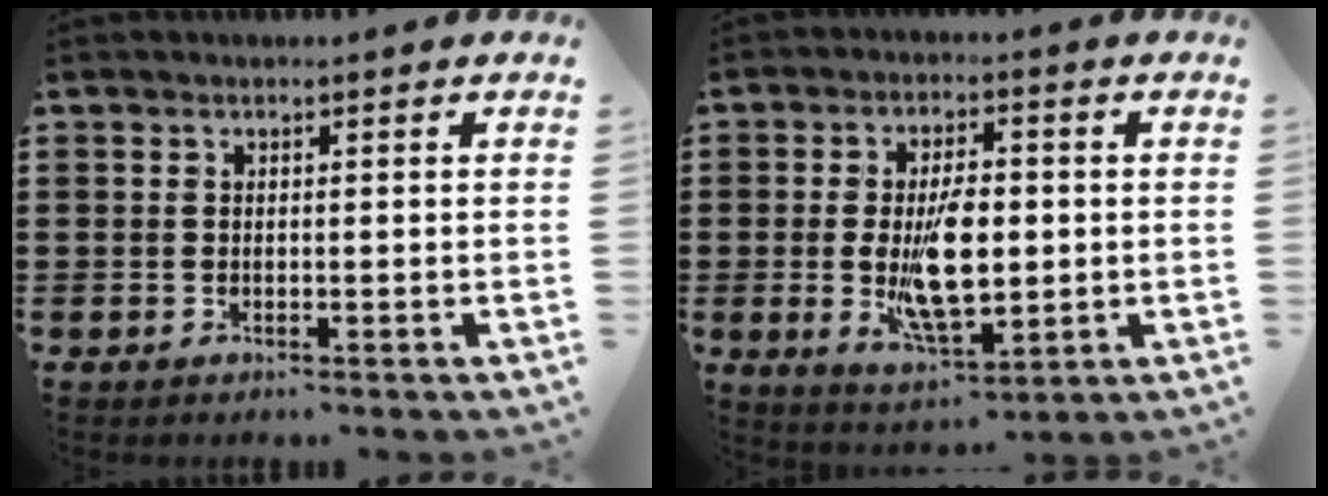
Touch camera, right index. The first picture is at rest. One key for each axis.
{"total": 10.1, "fx": -0.5, "fy": 4.5, "fz": 9.0, "tx": -0.170, "ty": -0.009, "tz": -0.013}